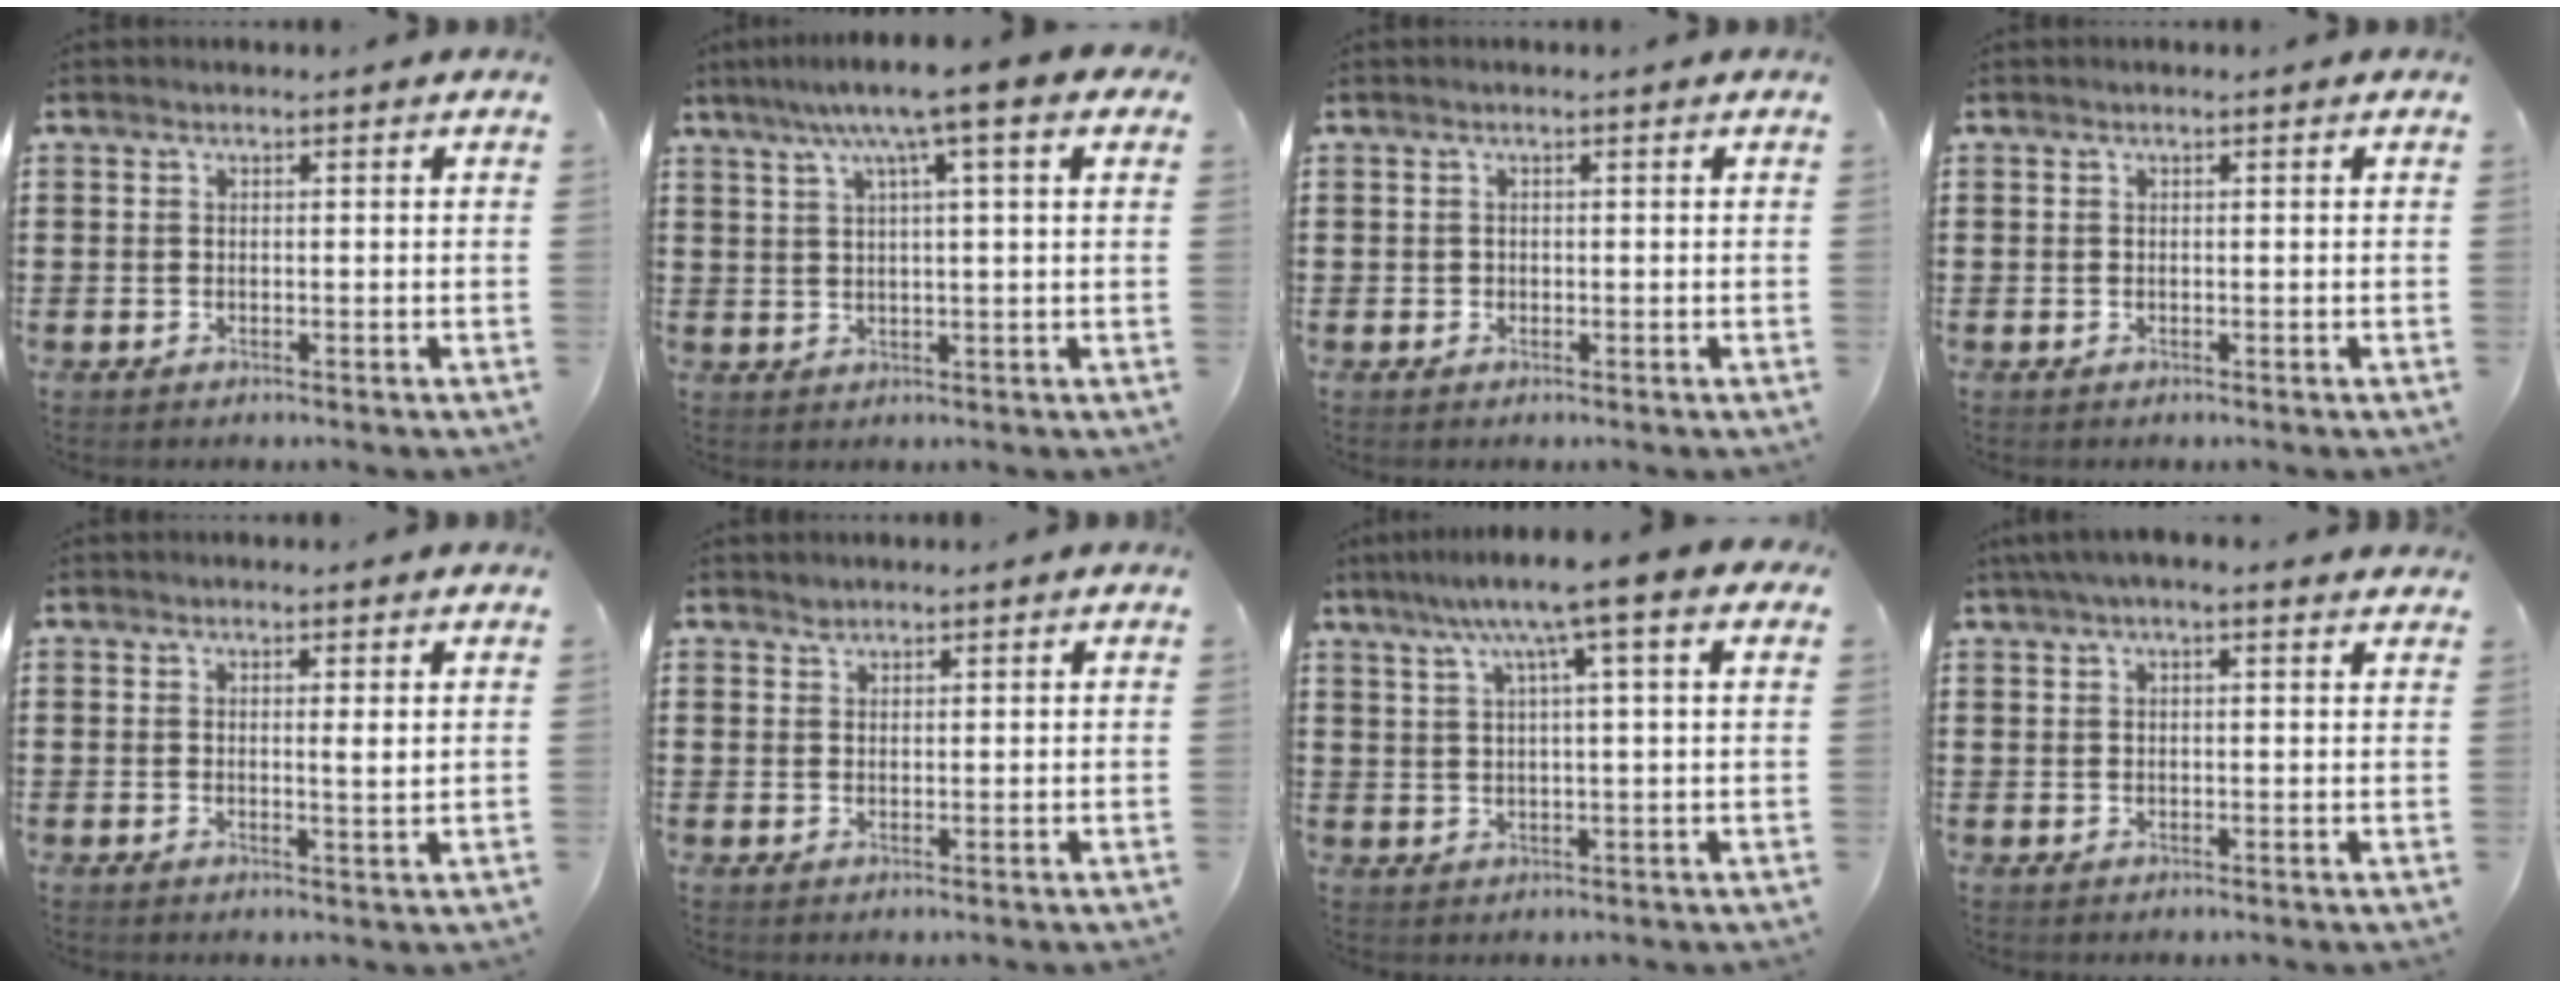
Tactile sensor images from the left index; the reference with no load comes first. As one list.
[{"total": 7.5, "force": [3.8, 0.5, 6.4], "torque": [-0.135, 0.002, 0.061]}, {"total": 0.5, "force": [0.2, 0.5, 0.1], "torque": [-0.004, 0.003, 0.003]}, {"total": 0.0}, {"total": 2.0, "force": [1.0, 0.1, 1.7], "torque": [-0.029, -0.003, 0.016]}, {"total": 1.2, "force": [1.1, 0.5, 0.1], "torque": [-0.004, 0.001, 0.022]}, {"total": 8.2, "force": [4.1, 0.4, 7.1], "torque": [-0.149, 0.000, 0.066]}, {"total": 2.9, "force": [2.1, 0.4, 1.9], "torque": [-0.043, 0.005, 0.038]}]